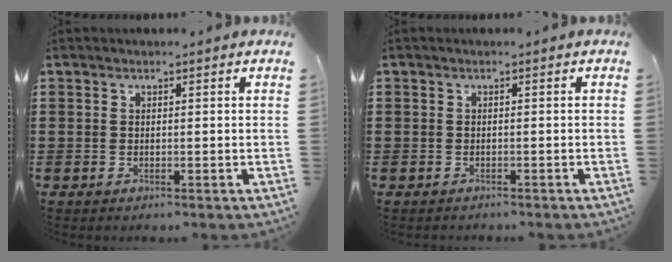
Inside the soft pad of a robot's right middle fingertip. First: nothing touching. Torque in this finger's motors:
{"motor_torque": [-0.26, 0.18, -0.46, -0.15]}